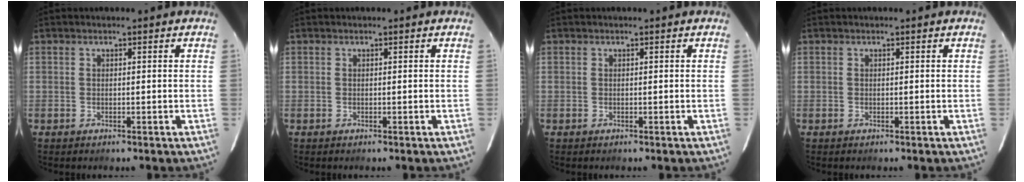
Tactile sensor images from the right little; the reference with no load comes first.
{"total": 0.0}
{"total": 0.0}
{"total": 0.0}